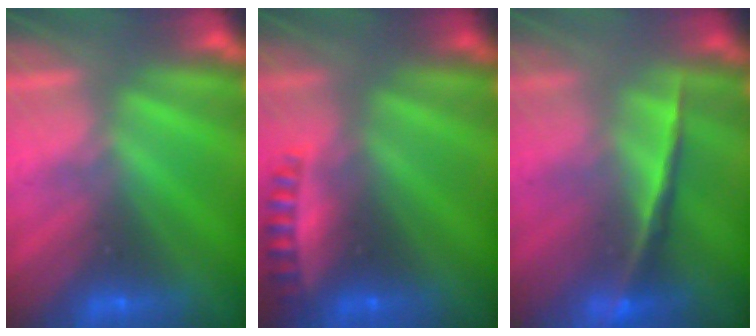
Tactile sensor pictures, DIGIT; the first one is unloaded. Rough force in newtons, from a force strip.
{"total": 2.6}
{"total": 2.0}